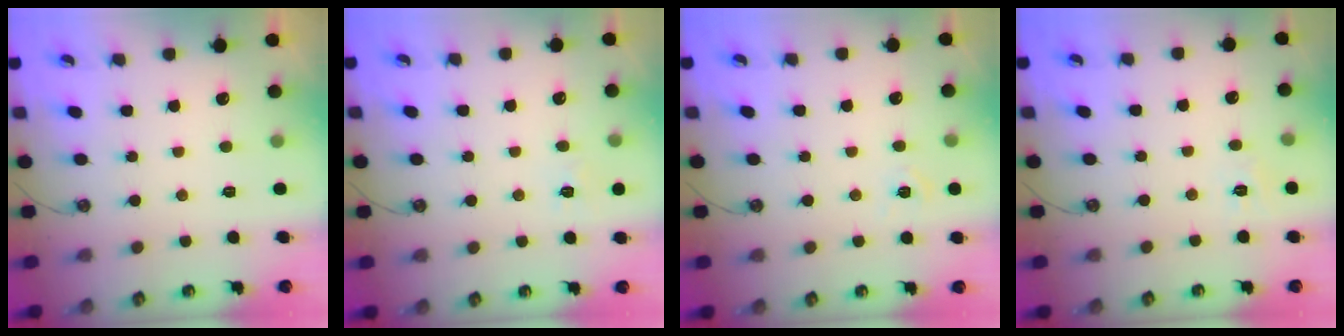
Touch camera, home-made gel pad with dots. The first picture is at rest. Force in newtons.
{"total": 6.5, "press": 6.5, "slide": 0.6}
{"total": 4.9, "press": 4.9, "slide": 0.4}
{"total": 3.7, "press": 3.7, "slide": 0.5}